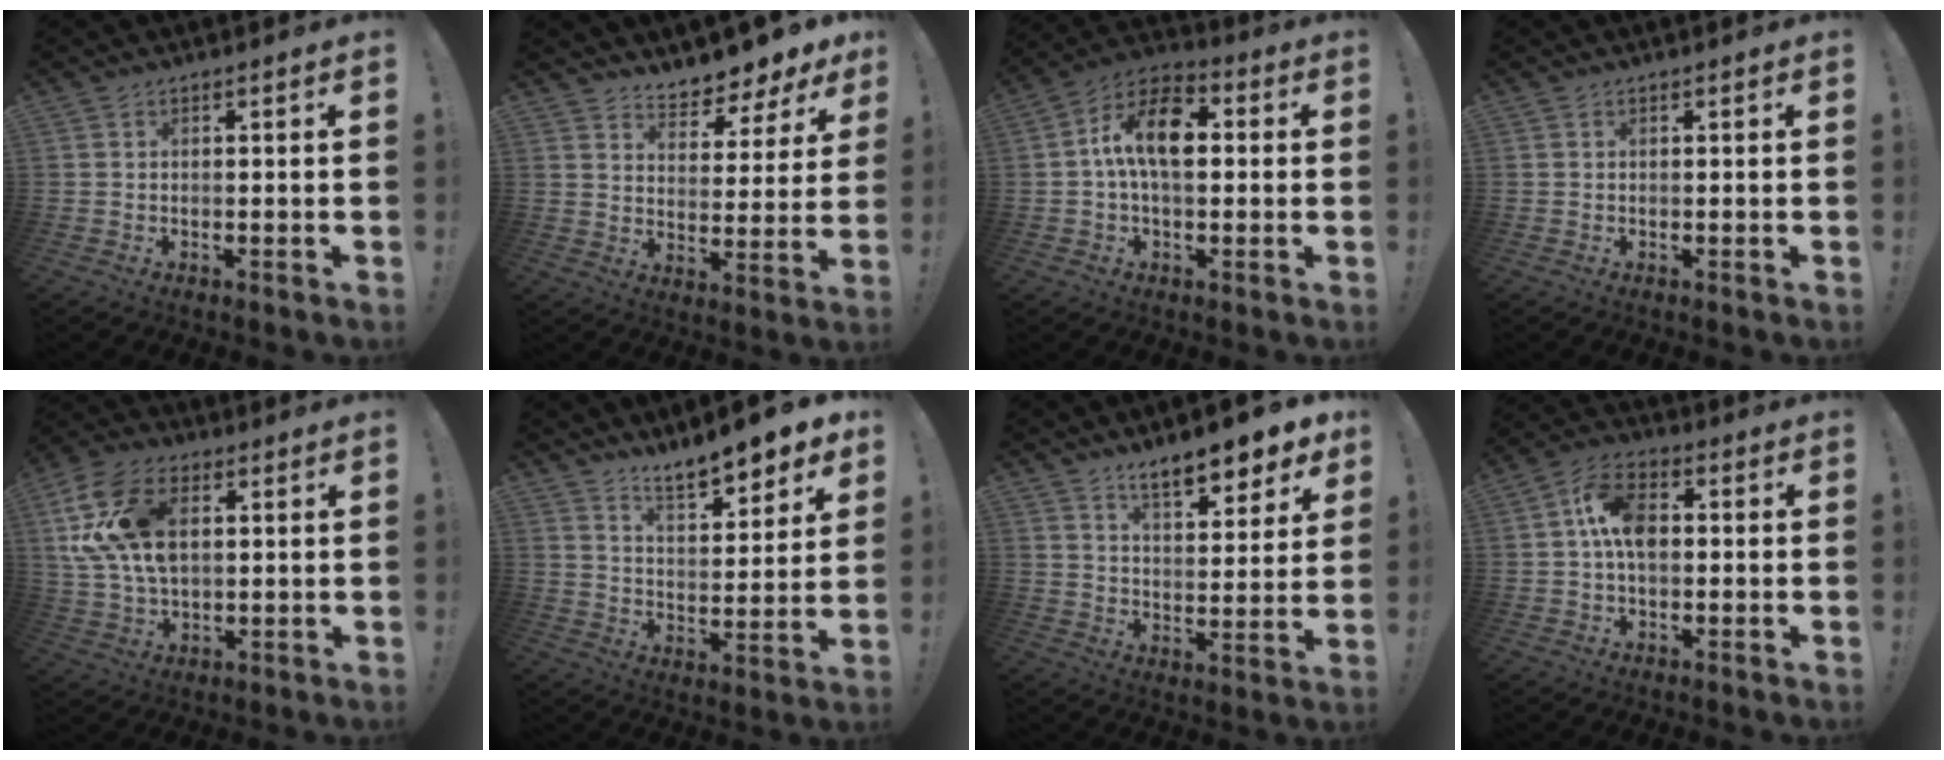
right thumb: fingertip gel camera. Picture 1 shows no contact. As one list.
[{"total": 6.8, "force": [6.2, 2.1, 1.9], "torque": [-0.016, -0.072, 0.109]}, {"total": 13.6, "force": [1.7, 7.6, 11.2], "torque": [-0.190, 0.012, 0.031]}, {"total": 0.0}, {"total": 19.2, "force": [5.1, 12.3, 13.8], "torque": [-0.273, -0.005, 0.093]}, {"total": 10.2, "force": [9.1, 1.7, 4.3], "torque": [-0.074, -0.074, 0.157]}, {"total": 11.1, "force": [8.5, 2.9, 6.5], "torque": [-0.102, -0.060, 0.145]}, {"total": 10.6, "force": [0.8, 6.8, 8.2], "torque": [-0.148, 0.014, 0.017]}]